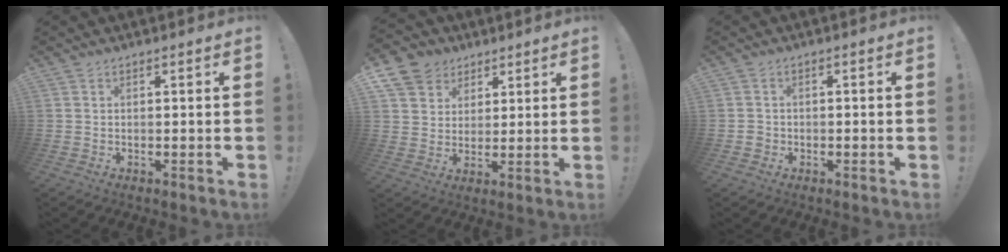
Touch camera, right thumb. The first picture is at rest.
{"total": 9.3, "force": [4.7, 7.7, 2.2], "torque": [-0.037, -0.030, 0.097]}
{"total": 2.1, "force": [-1.3, 1.5, 0.7], "torque": [-0.013, 0.009, -0.023]}